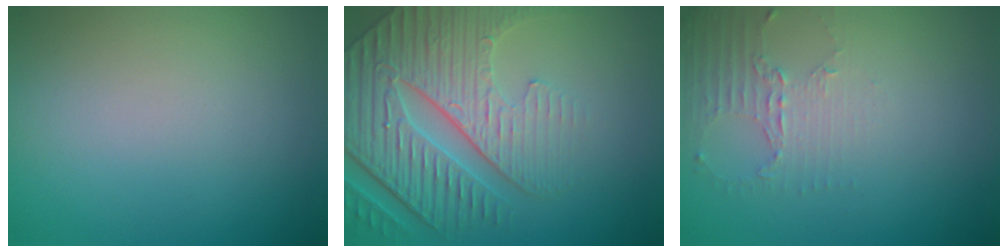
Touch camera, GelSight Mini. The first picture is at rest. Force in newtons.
{"total": 6.9, "press": 5.6, "slide": 4.0}
{"total": 2.3, "press": 1.6, "slide": 1.6}